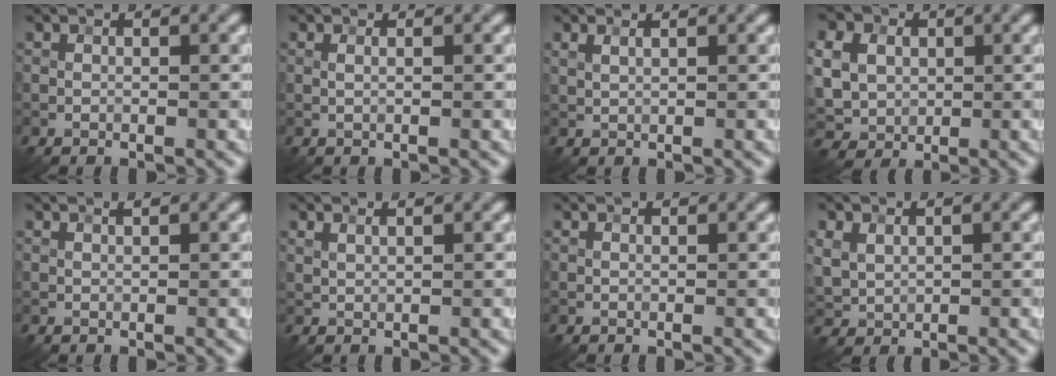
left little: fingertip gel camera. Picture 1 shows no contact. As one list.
[{"total": 0.7, "force": [0.4, 0.2, 0.5], "torque": [-0.008, -0.008, 0.001]}, {"total": 1.2, "force": [1.0, 0.3, 0.6], "torque": [-0.016, -0.001, 0.015]}, {"total": 11.4, "force": [3.3, 9.5, 5.4], "torque": [-0.134, 0.019, 0.048]}, {"total": 0.8, "force": [0.7, 0.0, 0.4], "torque": [-0.006, -0.003, 0.009]}, {"total": 1.6, "force": [1.4, 0.4, 0.7], "torque": [-0.014, -0.001, 0.018]}, {"total": 0.8, "force": [0.8, 0.0, 0.2], "torque": [-0.008, -0.003, 0.006]}, {"total": 2.2, "force": [1.1, 1.6, 1.0], "torque": [-0.026, -0.001, 0.025]}]